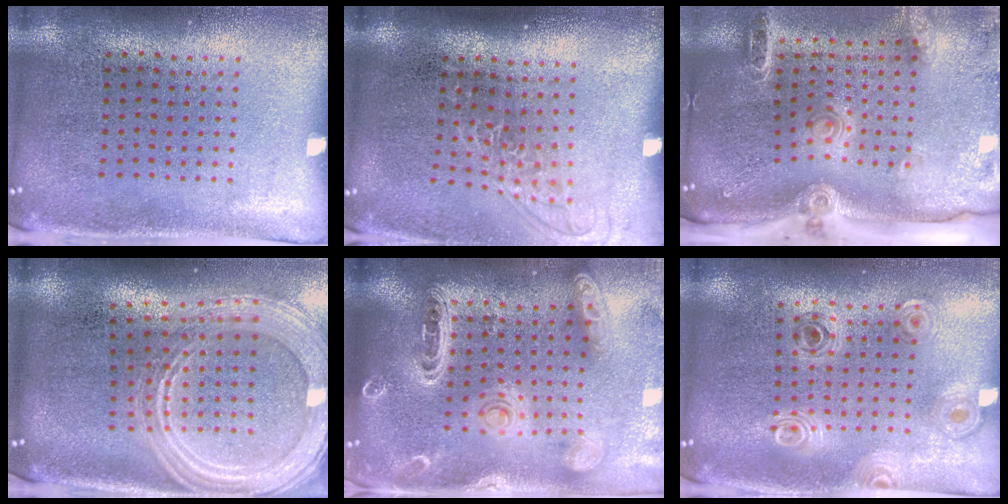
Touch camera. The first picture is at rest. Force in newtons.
{"total": 1.3, "press": 1.0, "slide": 0.7}
{"total": 2.8, "press": 2.0, "slide": 1.9}
{"total": 3.0, "press": 2.5, "slide": 1.6}
{"total": 2.2, "press": 2.1, "slide": 0.7}
{"total": 0.8, "press": 0.8, "slide": 0.2}